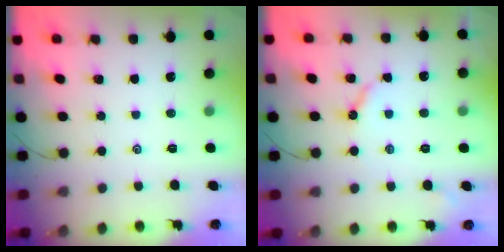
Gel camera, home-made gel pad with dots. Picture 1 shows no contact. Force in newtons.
{"total": 4.3, "press": 4.2, "slide": 0.7}